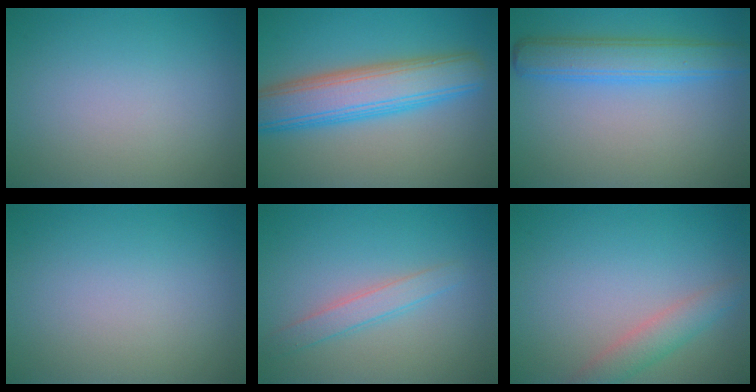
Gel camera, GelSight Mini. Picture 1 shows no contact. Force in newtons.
{"total": 7.6, "press": 7.6, "slide": 0.2}
{"total": 4.5, "press": 4.5, "slide": 0.2}
{"total": 0.0}
{"total": 2.0, "press": 2.0, "slide": 0.1}
{"total": 2.5, "press": 2.5, "slide": 0.2}